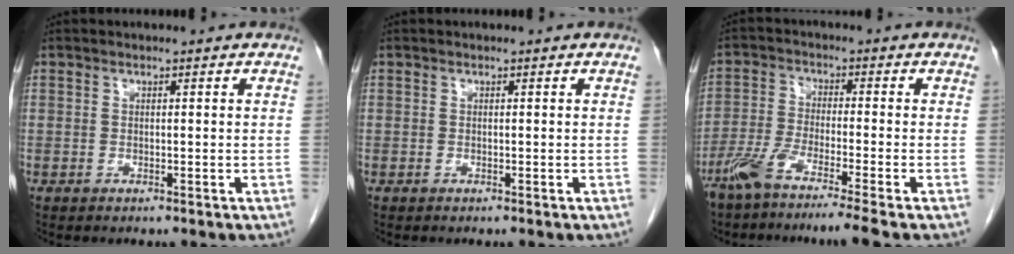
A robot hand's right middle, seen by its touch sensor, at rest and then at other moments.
{"total": 0.0}
{"total": 8.2, "force": [-6.3, -1.1, 5.2], "torque": [-0.097, -0.025, -0.117]}